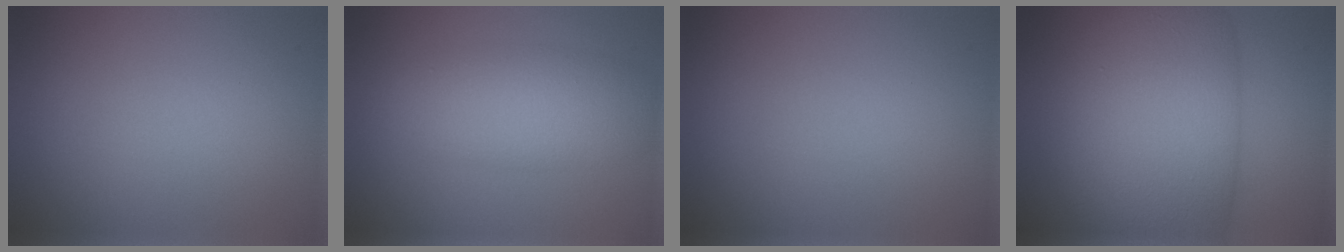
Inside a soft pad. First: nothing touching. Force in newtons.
{"total": 5.1, "press": 5.1, "slide": 0.0}
{"total": 0.0}
{"total": 13.1, "press": 13.1, "slide": 0.2}